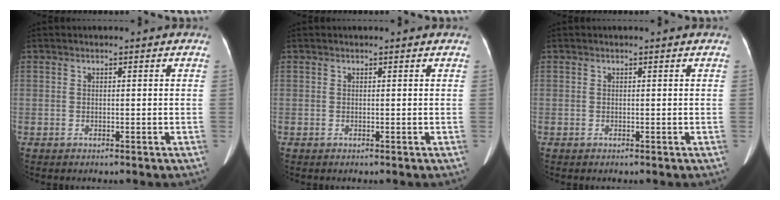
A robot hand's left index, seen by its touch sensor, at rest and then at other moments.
{"total": 0.0}
{"total": 0.0}